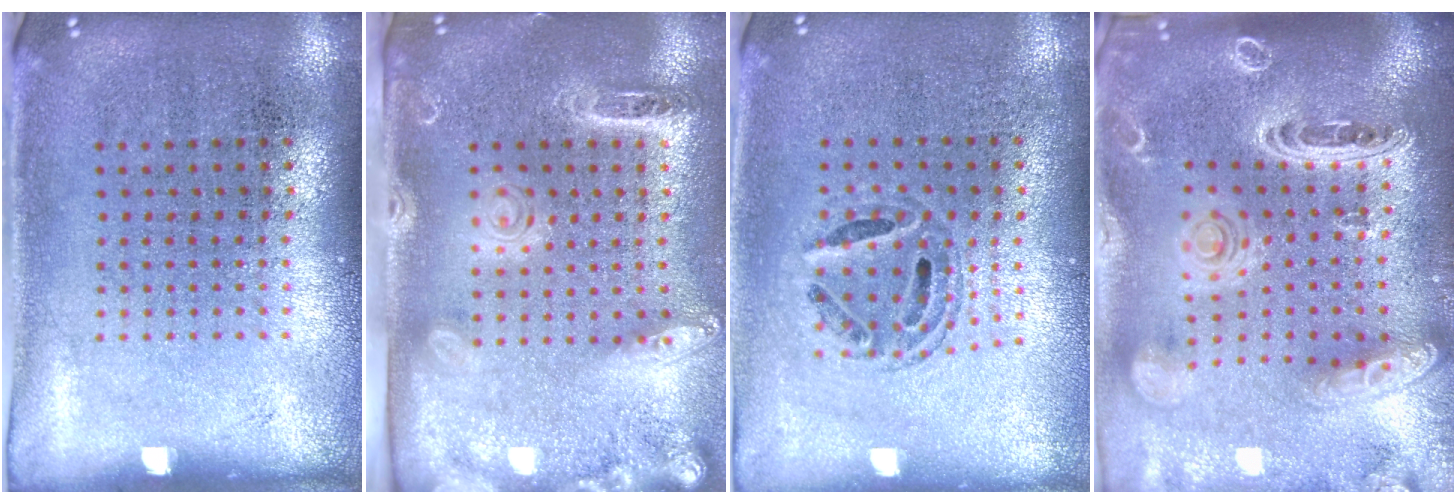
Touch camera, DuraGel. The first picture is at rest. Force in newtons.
{"total": 2.6, "press": 2.0, "slide": 1.7}
{"total": 0.8, "press": 0.7, "slide": 0.2}
{"total": 3.7, "press": 3.0, "slide": 2.2}